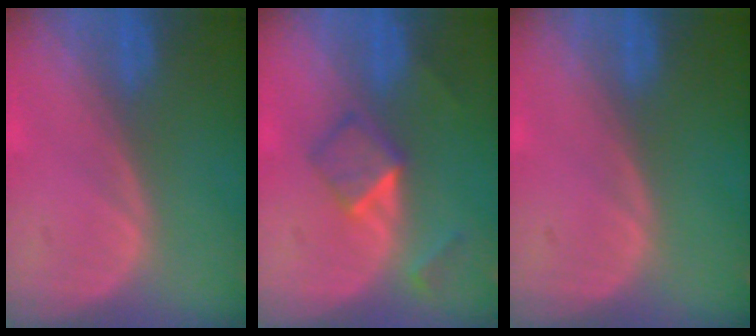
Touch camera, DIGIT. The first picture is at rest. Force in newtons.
{"total": 5.3, "press": 4.5, "slide": 2.7}
{"total": 0.0}